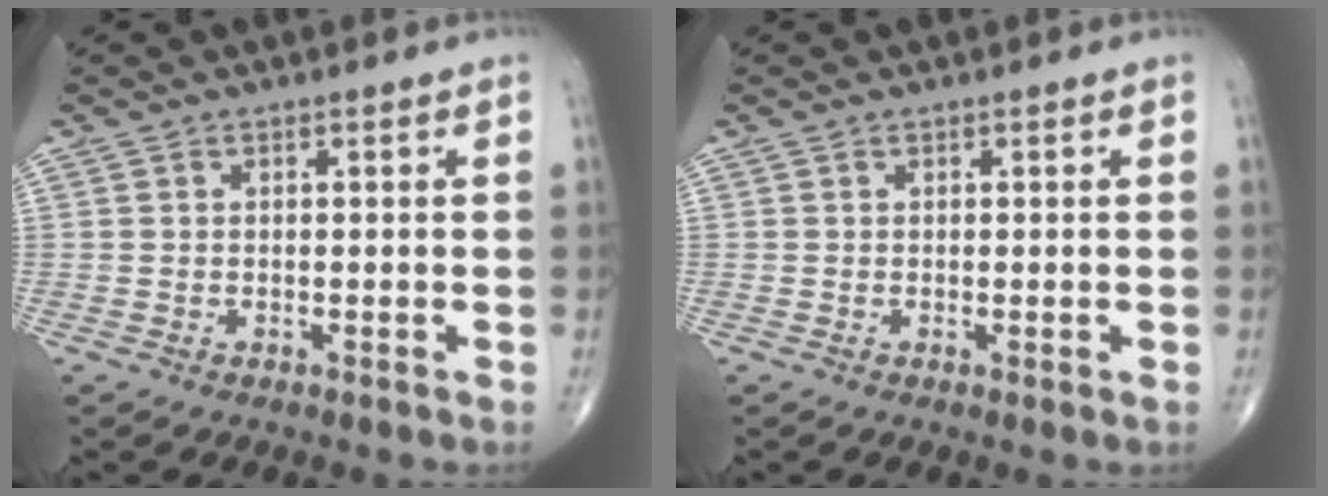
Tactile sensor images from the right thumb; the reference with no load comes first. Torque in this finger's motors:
{"motor_torque": [-0.14, 0.02, -0.37, -0.27, -0.06]}